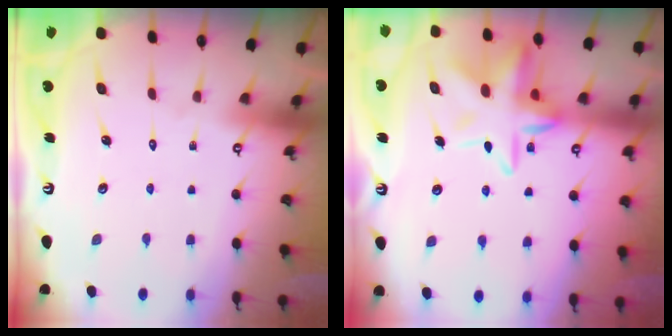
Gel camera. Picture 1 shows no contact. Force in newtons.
{"total": 14.3, "press": 14.2, "slide": 1.3}